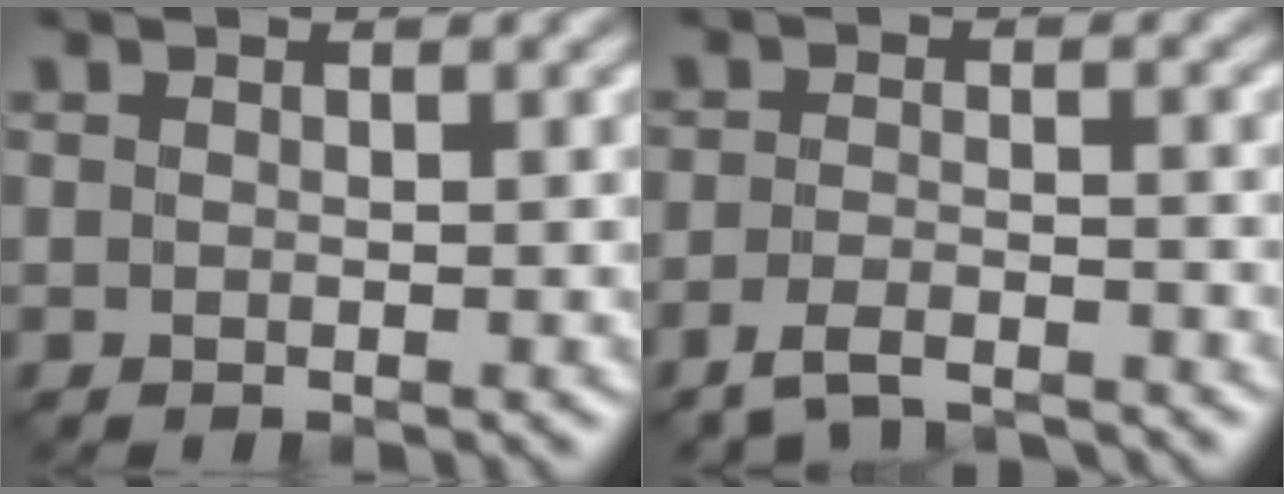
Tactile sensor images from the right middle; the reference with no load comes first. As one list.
[{"total": 3.9, "force": [-3.5, 0.6, 1.6], "torque": [-0.036, -0.005, -0.065]}]